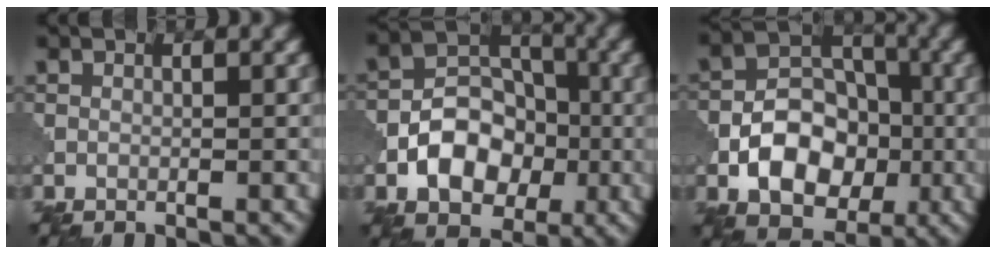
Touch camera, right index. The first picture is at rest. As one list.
[{"total": 7.0, "force": [-2.2, 5.0, 4.4], "torque": [-0.065, 0.001, -0.040]}, {"total": 7.8, "force": [-2.4, 5.4, 5.0], "torque": [-0.076, 0.001, -0.041]}]